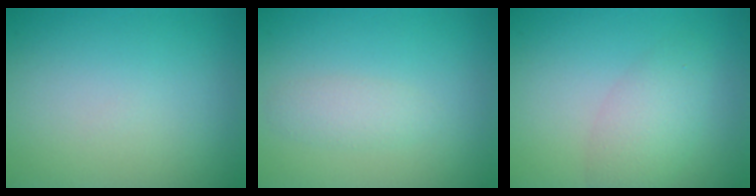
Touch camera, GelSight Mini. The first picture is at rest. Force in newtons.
{"total": 1.5, "press": 1.5, "slide": 0.1}
{"total": 2.3, "press": 2.3, "slide": 0.2}